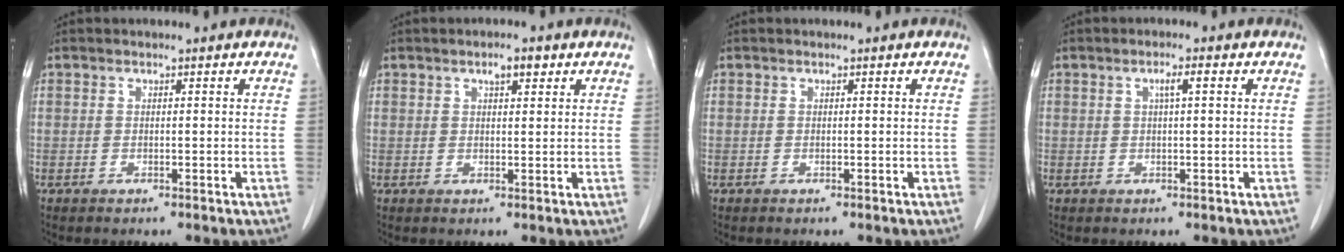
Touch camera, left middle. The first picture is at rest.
{"total": 2.3, "force": [1.3, 0.8, 1.7], "torque": [-0.030, 0.005, 0.020]}
{"total": 0.0}
{"total": 1.8, "force": [0.5, 0.1, 1.7], "torque": [-0.028, 0.003, 0.008]}